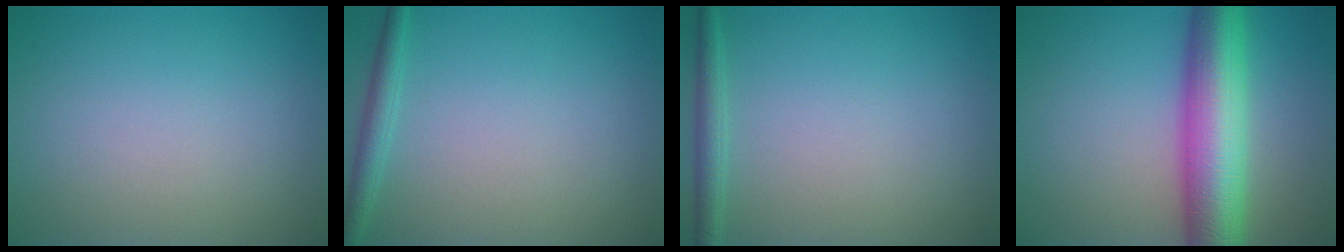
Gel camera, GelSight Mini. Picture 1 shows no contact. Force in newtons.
{"total": 1.8, "press": 1.8, "slide": 0.1}
{"total": 1.7, "press": 1.7, "slide": 0.1}
{"total": 10.1, "press": 10.1, "slide": 0.1}